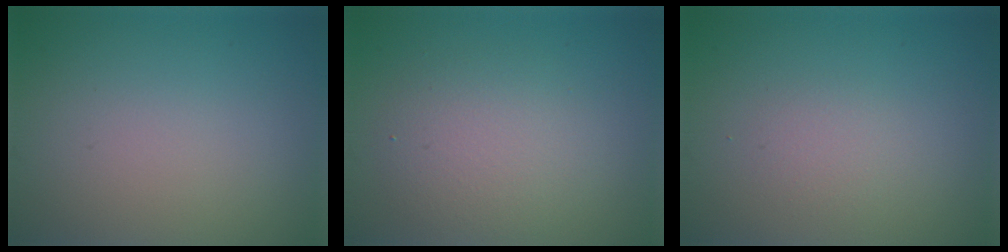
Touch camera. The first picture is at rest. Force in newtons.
{"total": 3.7, "press": 3.7, "slide": 0.3}
{"total": 1.3, "press": 1.3, "slide": 0.1}